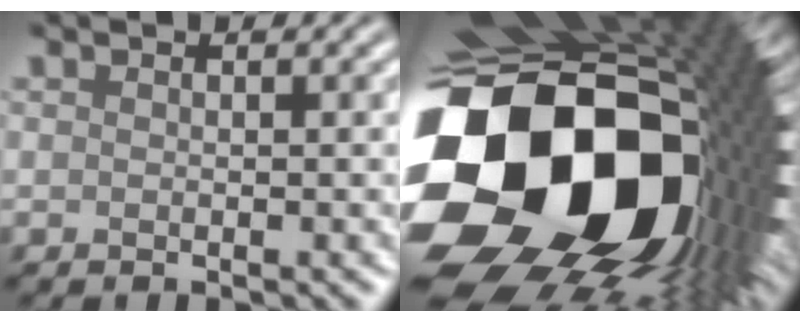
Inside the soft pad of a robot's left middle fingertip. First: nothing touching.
{"total": 22.1, "force": [-3.3, 14.9, 15.9], "torque": [-0.336, -0.081, -0.023]}